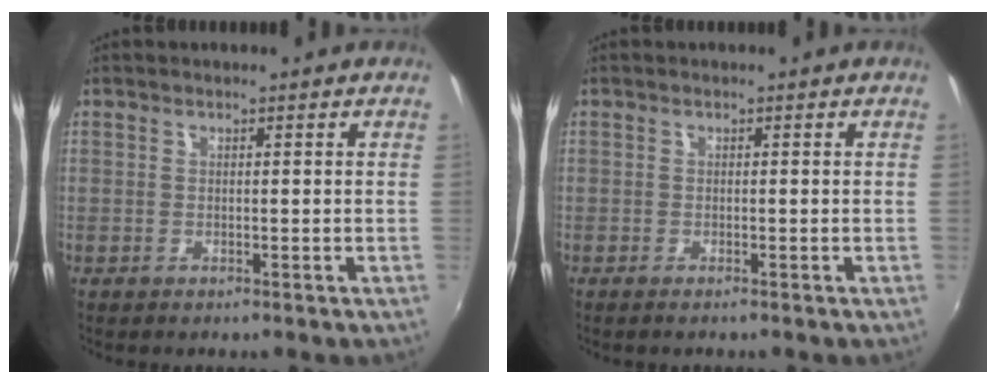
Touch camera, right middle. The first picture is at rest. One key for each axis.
{"total": 0.8, "fx": -0.7, "fy": -0.2, "fz": 0.3, "tx": -0.008, "ty": -0.003, "tz": -0.013}